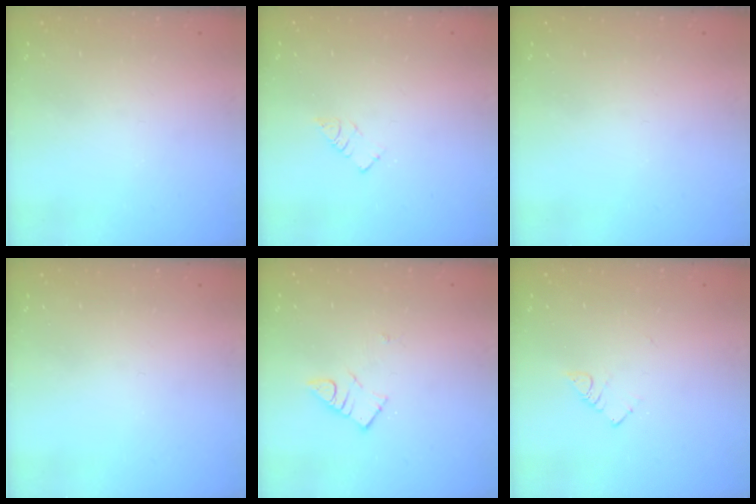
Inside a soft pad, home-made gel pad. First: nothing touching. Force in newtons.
{"total": 3.6, "press": 3.6, "slide": 0.3}
{"total": 0.0}
{"total": 0.0}
{"total": 4.7, "press": 4.7, "slide": 0.2}
{"total": 2.9, "press": 2.9, "slide": 0.5}